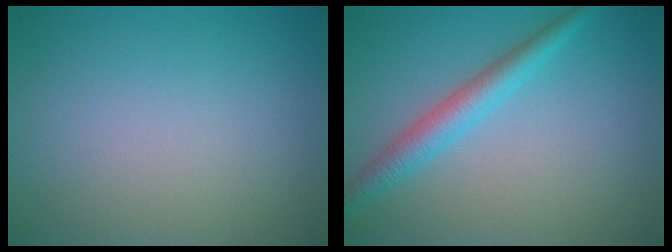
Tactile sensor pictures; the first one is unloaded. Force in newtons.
{"total": 3.1, "press": 3.1, "slide": 0.1}